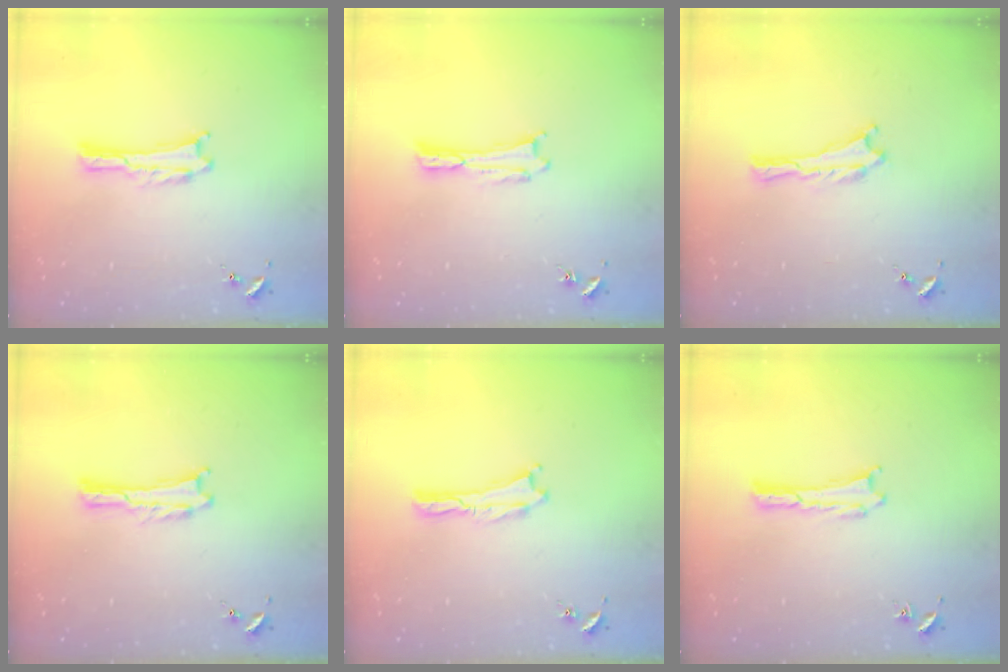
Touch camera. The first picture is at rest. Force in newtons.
{"total": 0.0}
{"total": 0.0}
{"total": 0.0}
{"total": 0.0}
{"total": 0.0}